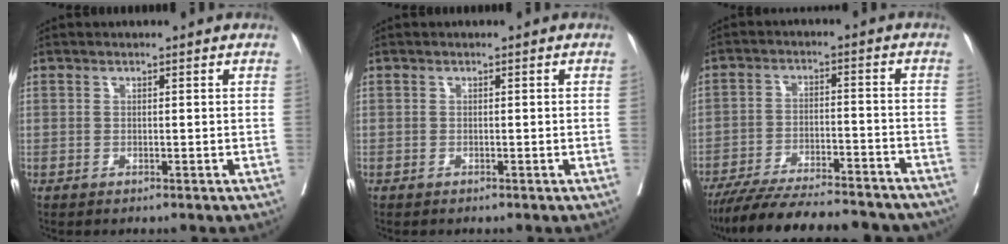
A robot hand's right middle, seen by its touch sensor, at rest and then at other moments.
{"total": 0.0}
{"total": 20.5, "force": [-18.3, 3.1, 8.7], "torque": [-0.136, -0.017, -0.263]}